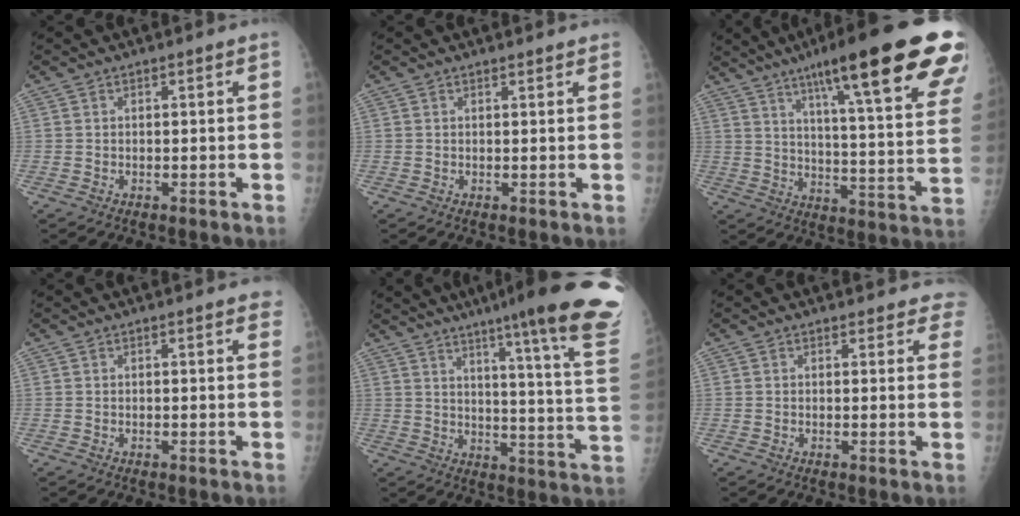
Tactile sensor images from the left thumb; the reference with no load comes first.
{"total": 1.2, "force": [1.1, 0.4, 0.3], "torque": [0.000, -0.003, 0.013]}
{"total": 28.8, "force": [17.2, 4.5, 22.7], "torque": [-0.281, -0.039, 0.240]}
{"total": 2.1, "force": [1.5, 0.7, 1.2], "torque": [0.002, 0.002, 0.013]}
{"total": 25.7, "force": [18.4, 0.8, 17.9], "torque": [-0.223, -0.112, 0.235]}
{"total": 5.1, "force": [4.6, 2.1, 0.2], "torque": [0.045, -0.018, 0.025]}